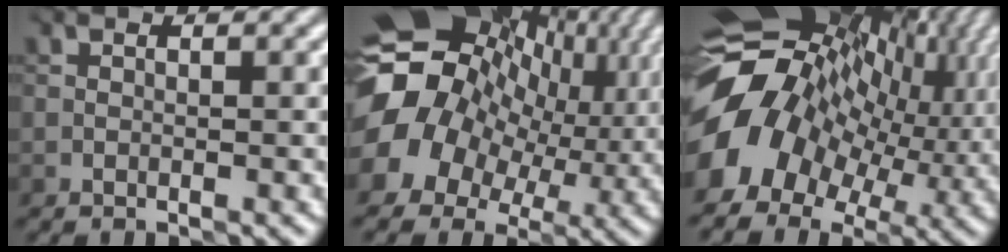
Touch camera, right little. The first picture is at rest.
{"total": 15.9, "force": [1.4, 13.5, 8.2], "torque": [-0.155, -0.020, 0.024]}
{"total": 13.1, "force": [0.0, 10.1, 8.3], "torque": [-0.174, 0.000, 0.006]}